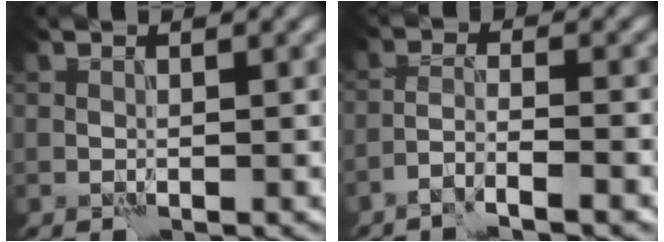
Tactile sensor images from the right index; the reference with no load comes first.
{"total": 2.8, "force": [-2.1, 0.1, 1.9], "torque": [-0.033, 0.005, -0.045]}